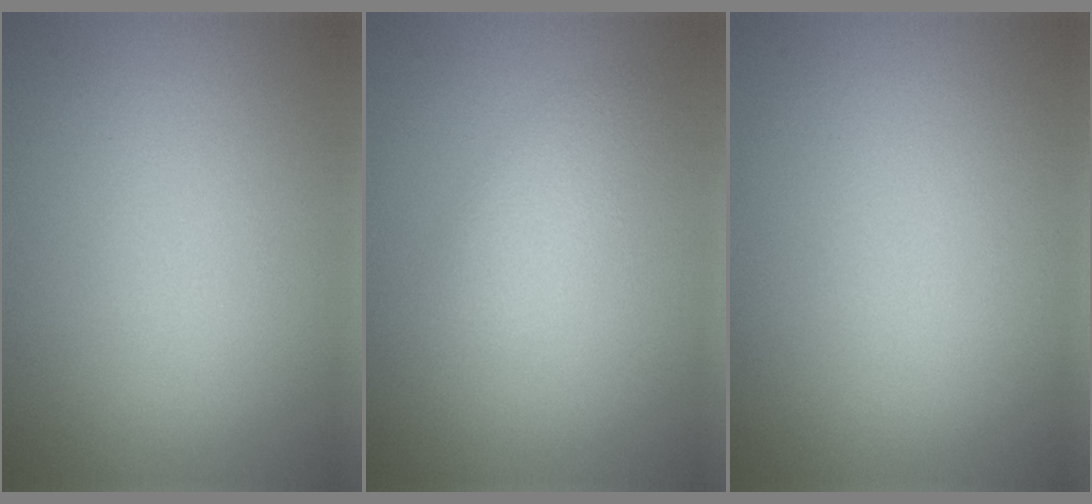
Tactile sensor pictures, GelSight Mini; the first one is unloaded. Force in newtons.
{"total": 2.1, "press": 2.1, "slide": 0.0}
{"total": 0.0}